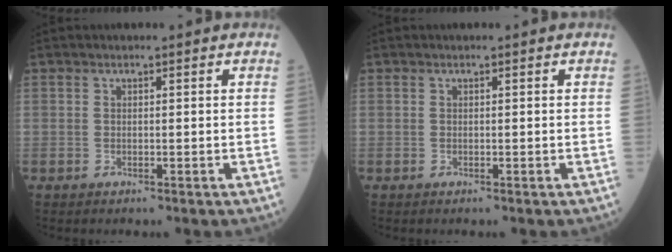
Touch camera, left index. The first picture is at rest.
{"total": 0.0}